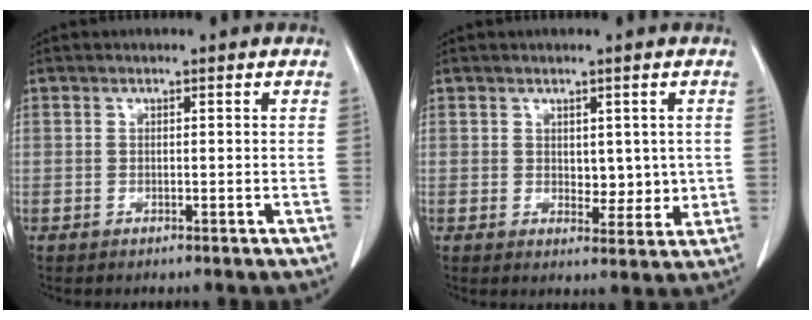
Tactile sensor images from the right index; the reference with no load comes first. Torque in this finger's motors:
{"motor_torque": [0.05, 0.07, 0.04, 0.00]}